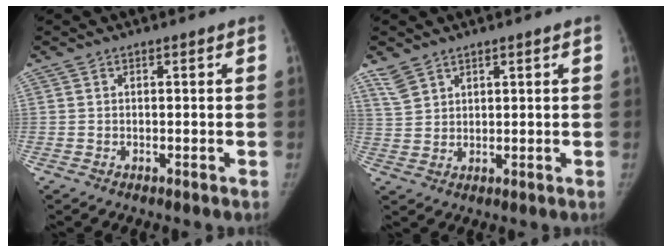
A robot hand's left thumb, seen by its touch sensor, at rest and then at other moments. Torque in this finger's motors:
{"motor_torque": [-0.11, 0.11, 0.10, 0.09, 0.01]}